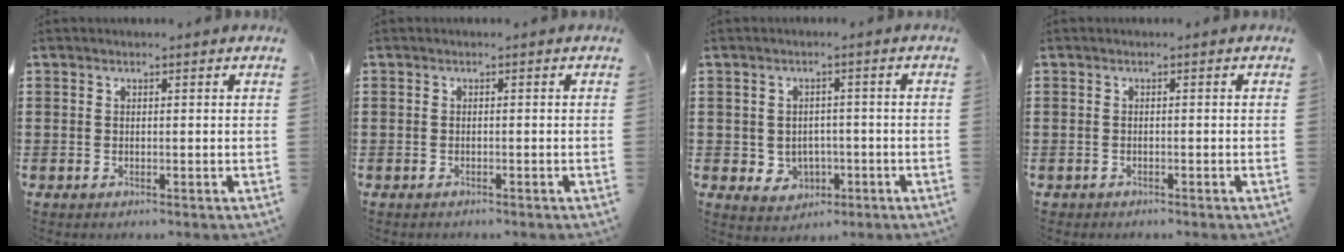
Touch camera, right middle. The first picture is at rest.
{"total": 0.7, "force": [-0.6, 0.3, -0.1], "torque": [0.001, 0.003, -0.014]}
{"total": 2.8, "force": [-0.4, 2.6, 0.7], "torque": [-0.027, 0.005, -0.013]}
{"total": 0.6, "force": [-0.6, 0.2, -0.1], "torque": [0.001, 0.002, -0.012]}